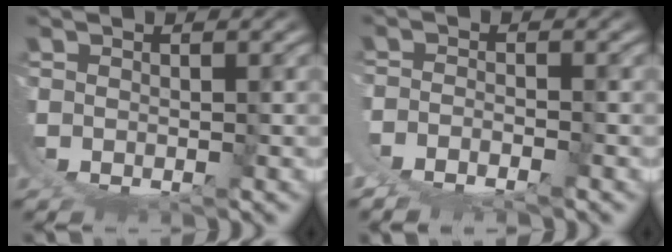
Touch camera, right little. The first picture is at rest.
{"total": 3.9, "force": [-0.8, 3.1, 2.1], "torque": [-0.048, -0.012, -0.013]}